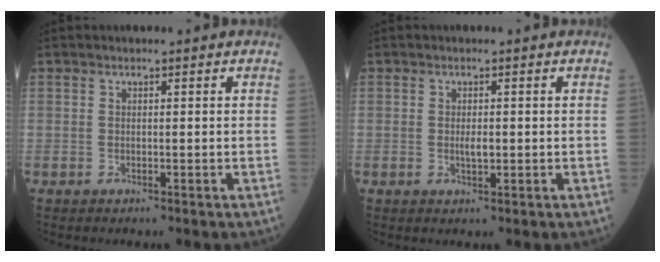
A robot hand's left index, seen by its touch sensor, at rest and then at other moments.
{"total": 1.5, "force": [0.0, 0.5, 1.4], "torque": [-0.028, -0.002, 0.002]}